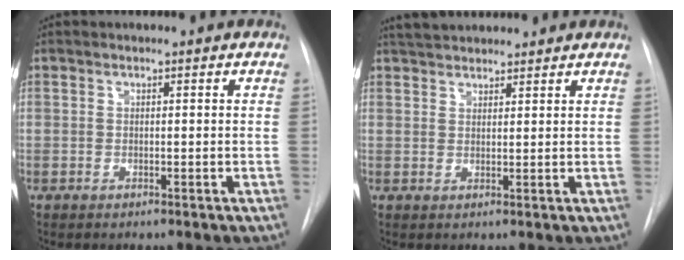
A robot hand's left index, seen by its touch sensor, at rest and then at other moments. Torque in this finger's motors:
{"motor_torque": [-0.16, -0.61, 0.15, 0.04]}